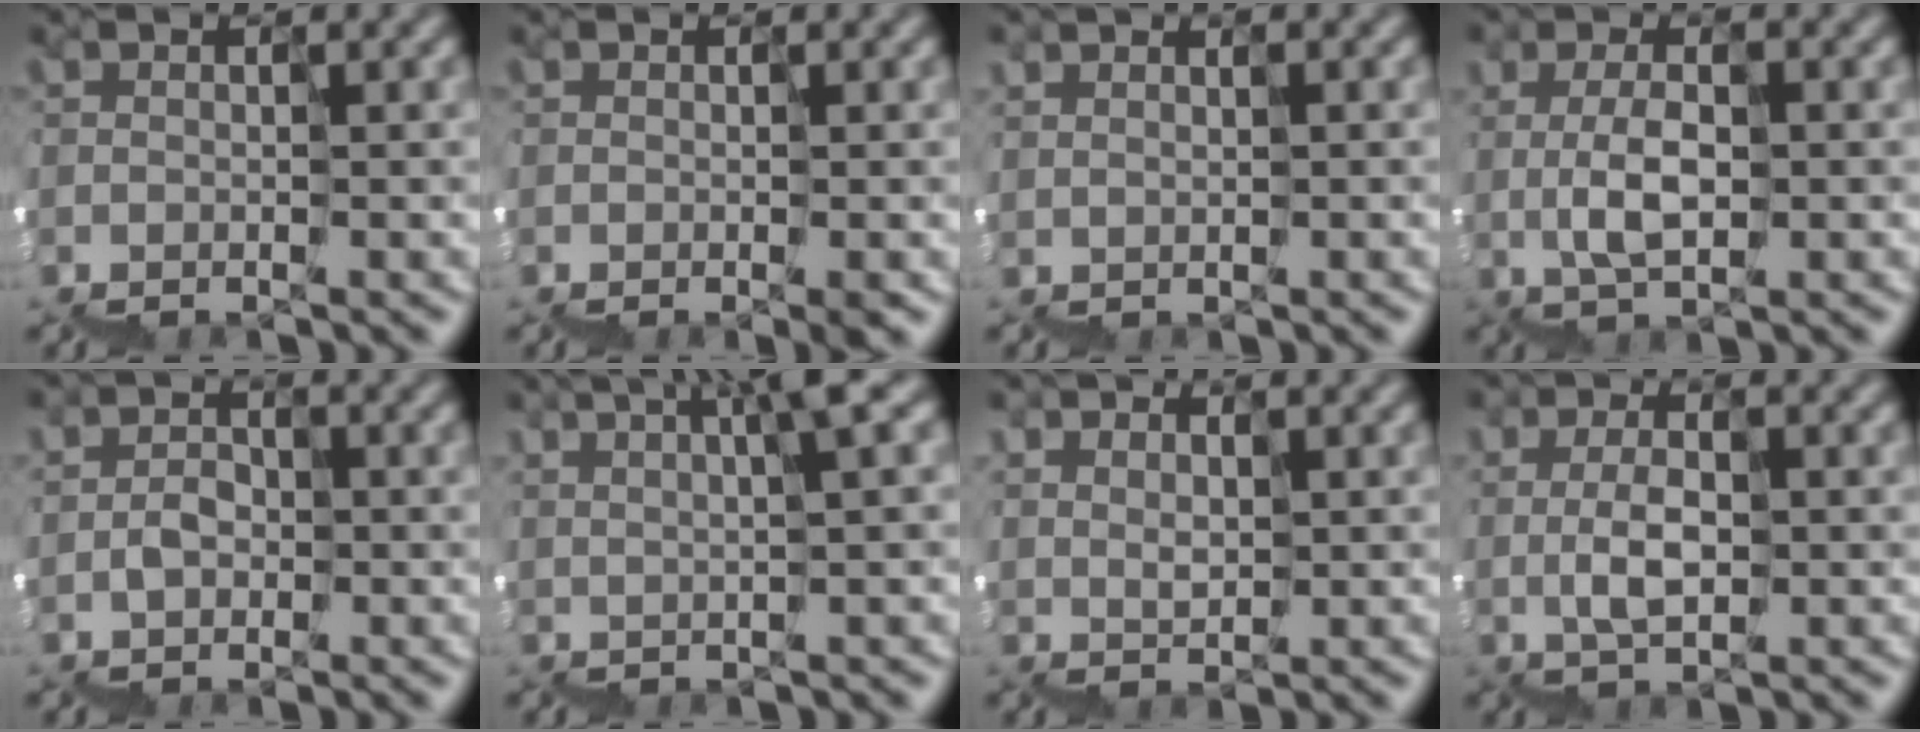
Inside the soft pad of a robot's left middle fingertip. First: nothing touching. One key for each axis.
{"total": 1.8, "fx": -0.7, "fy": 0.6, "fz": 1.5, "tx": -0.024, "ty": -0.005, "tz": -0.009}
{"total": 0.7, "fx": 0.6, "fy": -0.1, "fz": -0.5, "tx": 0.019, "ty": -0.003, "tz": 0.017}
{"total": 1.5, "fx": 0.9, "fy": 0.5, "fz": 1.0, "tx": -0.019, "ty": 0.015, "tz": 0.020}
{"total": 1.1, "fx": 0.4, "fy": 0.9, "fz": -0.3, "tx": 0.010, "ty": 0.013, "tz": 0.009}
{"total": 5.0, "fx": 2.7, "fy": 0.7, "fz": 4.2, "tx": -0.019, "ty": 0.018, "tz": 0.046}
{"total": 2.1, "fx": 2.0, "fy": 0.4, "fz": -0.4, "tx": 0.016, "ty": 0.010, "tz": 0.044}
{"total": 1.4, "fx": 1.1, "fy": 0.3, "fz": 0.7, "tx": -0.009, "ty": 0.014, "tz": 0.025}